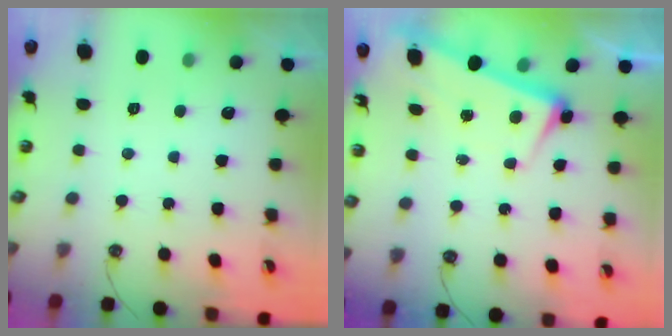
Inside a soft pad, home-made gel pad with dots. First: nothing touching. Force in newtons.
{"total": 2.5, "press": 2.2, "slide": 1.1}